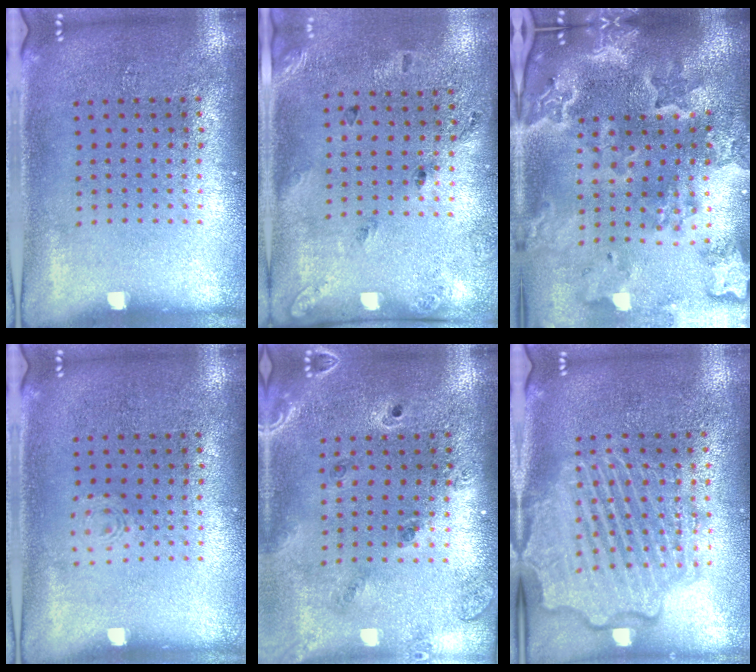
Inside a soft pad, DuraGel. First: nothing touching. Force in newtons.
{"total": 1.7, "press": 1.0, "slide": 1.4}
{"total": 4.7, "press": 3.8, "slide": 2.8}
{"total": 0.6, "press": 0.6, "slide": 0.1}
{"total": 1.4, "press": 1.3, "slide": 0.3}
{"total": 4.2, "press": 4.2, "slide": 0.5}